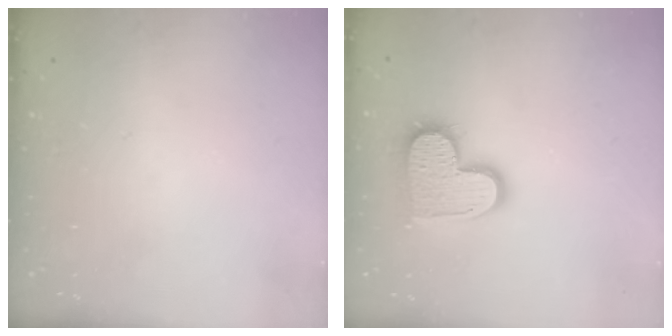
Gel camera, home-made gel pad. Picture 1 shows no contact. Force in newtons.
{"total": 14.0, "press": 13.9, "slide": 0.8}